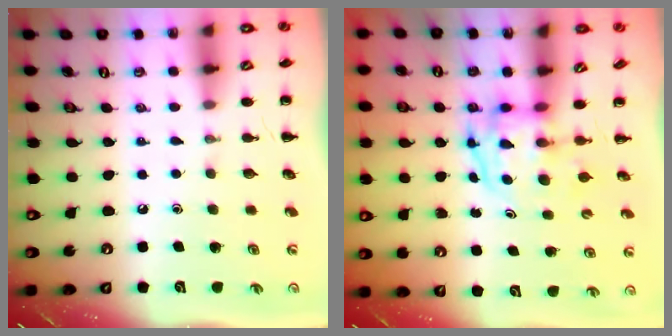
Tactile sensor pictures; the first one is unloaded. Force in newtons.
{"total": 3.9, "press": 3.8, "slide": 0.6}